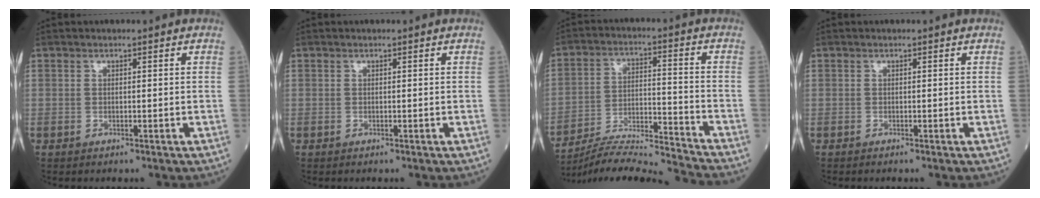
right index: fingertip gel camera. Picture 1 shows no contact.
{"total": 0.0}
{"total": 14.4, "force": [-13.9, -2.2, 2.8], "torque": [-0.050, 0.008, -0.239]}
{"total": 0.0}